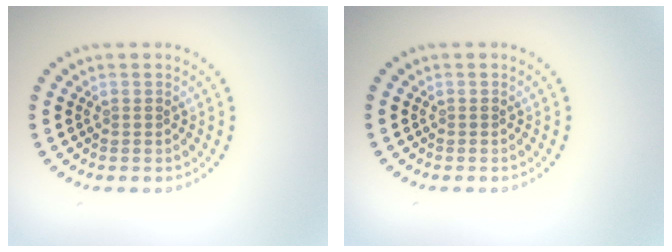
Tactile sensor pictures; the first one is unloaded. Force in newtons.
{"total": 0.0}